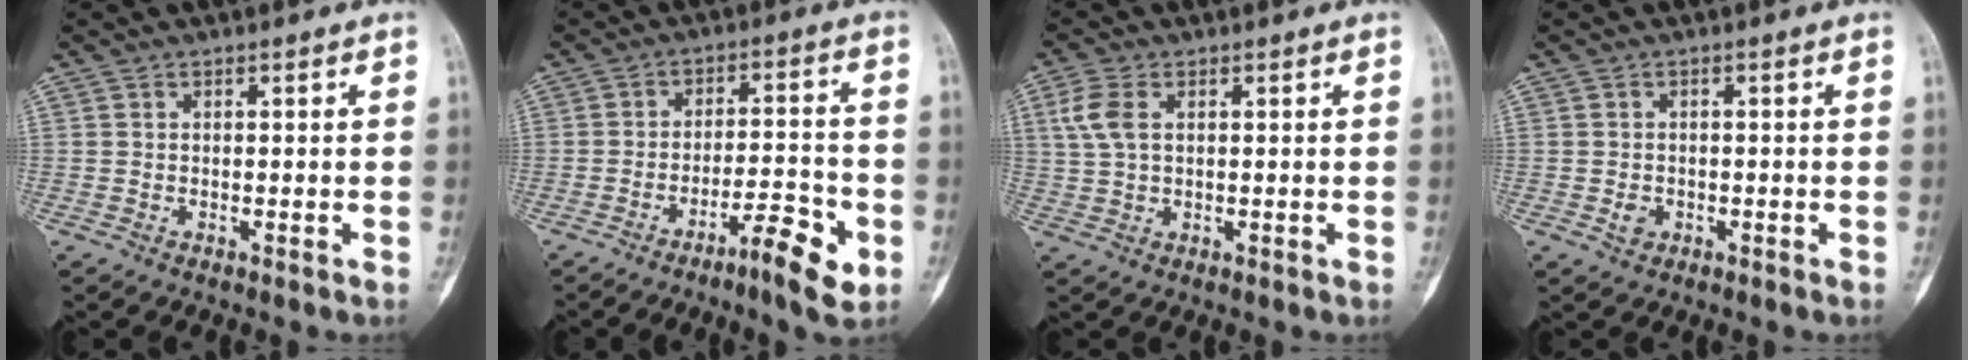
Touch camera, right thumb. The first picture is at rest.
{"total": 8.9, "force": [-4.7, 2.1, 7.3], "torque": [-0.108, 0.029, -0.073]}
{"total": 5.4, "force": [1.7, 3.2, 4.1], "torque": [-0.097, 0.009, 0.034]}
{"total": 1.9, "force": [-0.6, 1.6, 0.9], "torque": [-0.011, 0.003, -0.007]}